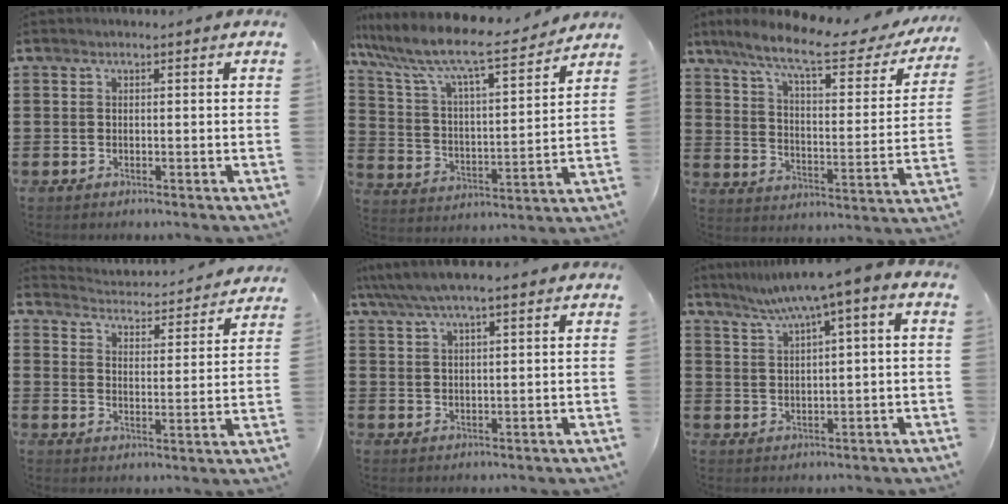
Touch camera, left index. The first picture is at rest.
{"total": 8.9, "force": [7.6, 0.9, 4.6], "torque": [-0.122, -0.053, 0.122]}
{"total": 10.1, "force": [7.7, 1.2, 6.4], "torque": [-0.145, -0.042, 0.125]}
{"total": 3.5, "force": [3.5, 0.0, -0.1], "torque": [-0.023, -0.034, 0.054]}
{"total": 4.3, "force": [3.5, 0.7, 2.5], "torque": [-0.057, -0.003, 0.062]}
{"total": 5.0, "force": [2.7, 0.0, 4.1], "torque": [-0.085, -0.009, 0.041]}